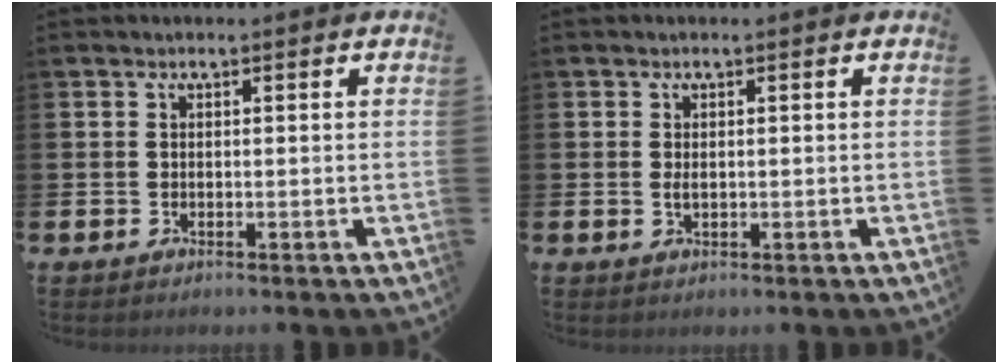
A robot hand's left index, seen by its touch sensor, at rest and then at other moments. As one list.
[{"total": 1.0, "force": [0.0, 0.4, 0.8], "torque": [-0.009, 0.001, -0.003]}]